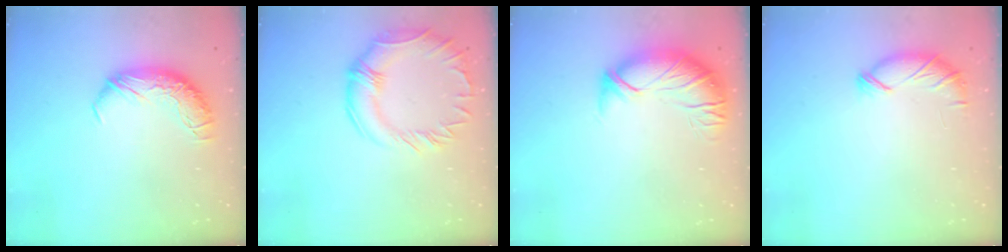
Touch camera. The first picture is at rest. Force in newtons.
{"total": 6.6, "press": 6.4, "slide": 1.7}
{"total": 2.7, "press": 1.2, "slide": 2.5}
{"total": 6.4, "press": 6.4, "slide": 0.6}